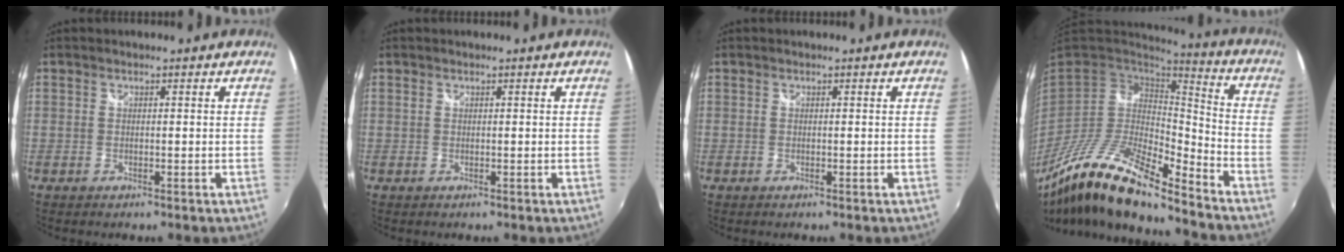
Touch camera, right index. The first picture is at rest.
{"total": 0.0}
{"total": 0.0}
{"total": 19.8, "force": [-14.5, 4.1, 12.9], "torque": [-0.243, -0.041, -0.279]}